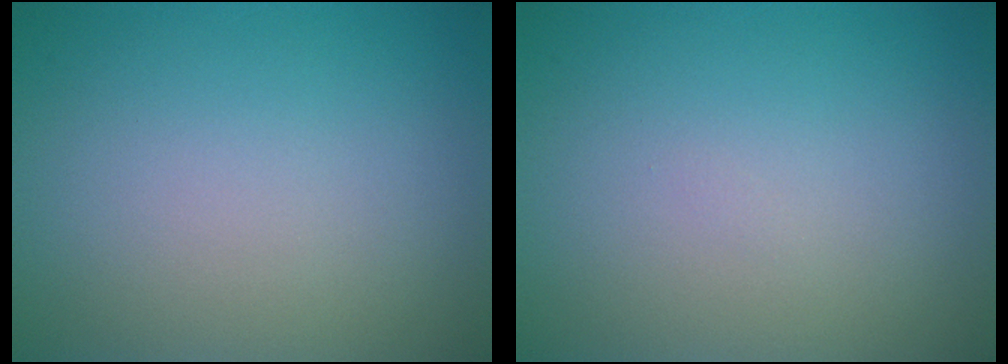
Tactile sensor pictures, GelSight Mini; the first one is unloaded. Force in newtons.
{"total": 0.0}